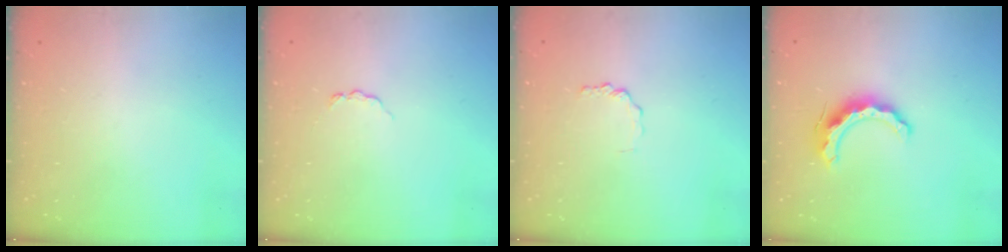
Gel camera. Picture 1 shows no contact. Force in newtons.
{"total": 2.9, "press": 2.9, "slide": 0.4}
{"total": 1.8, "press": 1.8, "slide": 0.3}
{"total": 10.5, "press": 10.5, "slide": 0.6}